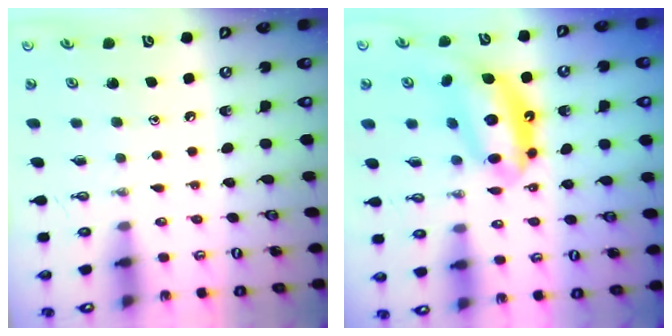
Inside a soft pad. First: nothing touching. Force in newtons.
{"total": 13.4, "press": 13.4, "slide": 1.0}